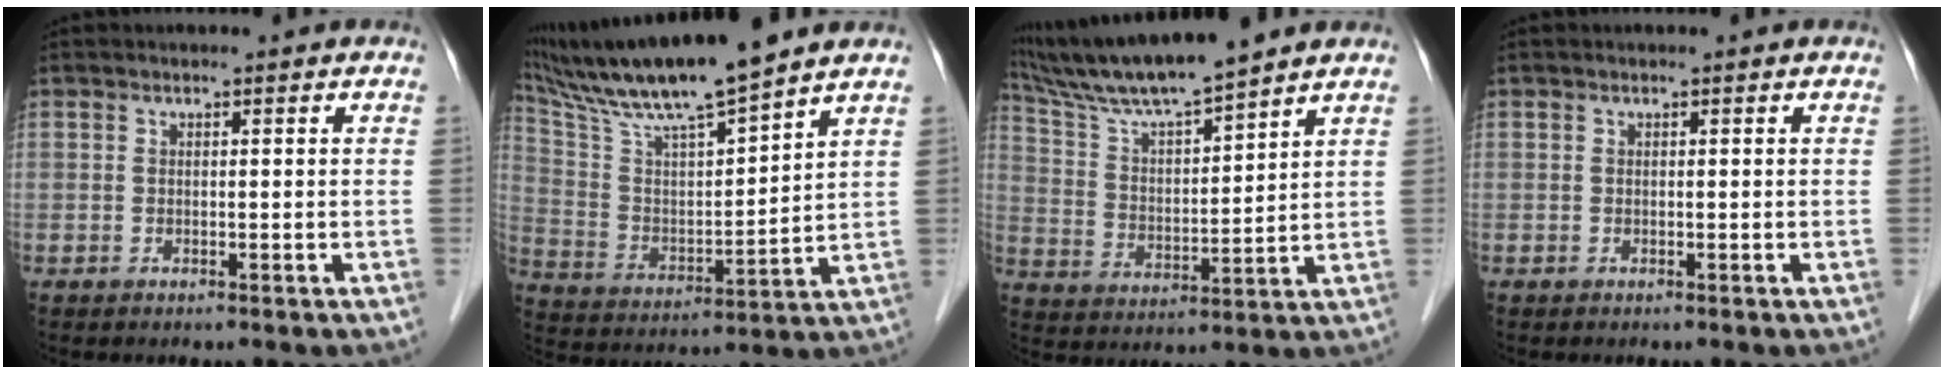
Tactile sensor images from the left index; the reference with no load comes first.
{"total": 16.7, "force": [14.3, 0.1, 8.7], "torque": [-0.164, 0.009, 0.260]}
{"total": 12.2, "force": [10.8, -0.3, 5.7], "torque": [-0.115, 0.013, 0.204]}
{"total": 0.0}